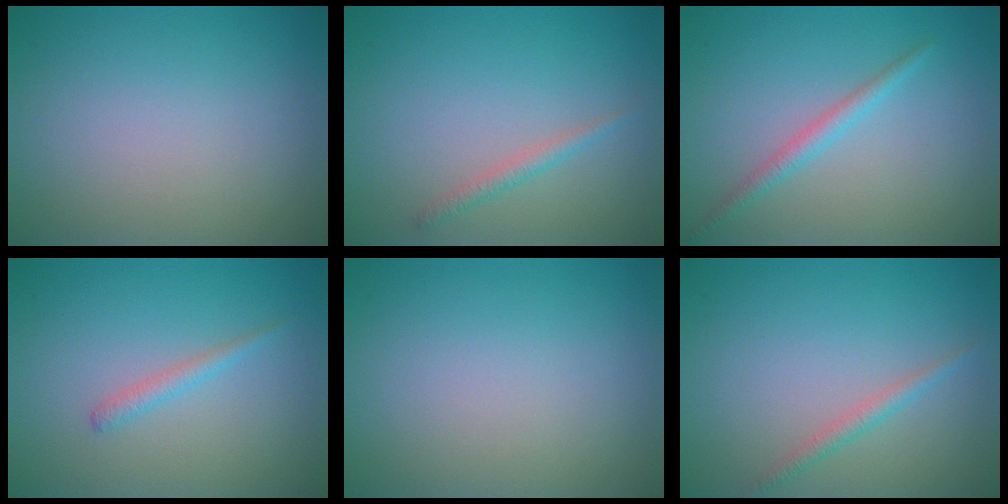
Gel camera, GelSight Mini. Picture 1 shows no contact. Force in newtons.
{"total": 1.2, "press": 1.1, "slide": 0.0}
{"total": 1.6, "press": 1.6, "slide": 0.1}
{"total": 1.2, "press": 1.1, "slide": 0.1}
{"total": 0.0}
{"total": 1.3, "press": 1.3, "slide": 0.0}